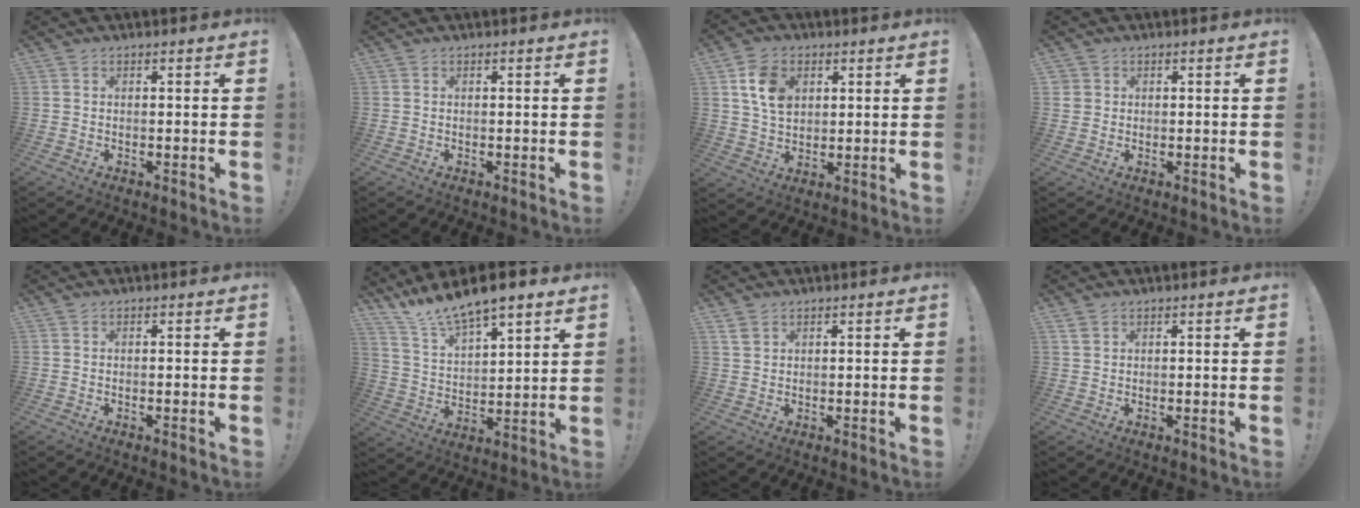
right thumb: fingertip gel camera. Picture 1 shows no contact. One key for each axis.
{"total": 0.0}
{"total": 10.2, "fx": 3.4, "fy": 7.4, "fz": 6.1, "tx": -0.090, "ty": 0.003, "tz": 0.067}
{"total": 1.9, "fx": 0.7, "fy": 1.7, "fz": 0.3, "tx": -0.008, "ty": -0.001, "tz": 0.015}
{"total": 0.7, "fx": -0.3, "fy": -0.2, "fz": 0.6, "tx": -0.016, "ty": 0.002, "tz": -0.005}
{"total": 11.2, "fx": 10.3, "fy": 2.3, "fz": 3.8, "tx": -0.087, "ty": -0.087, "tz": 0.183}
{"total": 2.3, "fx": 1.5, "fy": 1.2, "fz": 1.3, "tx": -0.026, "ty": -0.001, "tz": 0.028}
{"total": 1.6, "fx": 1.0, "fy": 0.8, "fz": 1.0, "tx": -0.019, "ty": 0.000, "tz": 0.018}